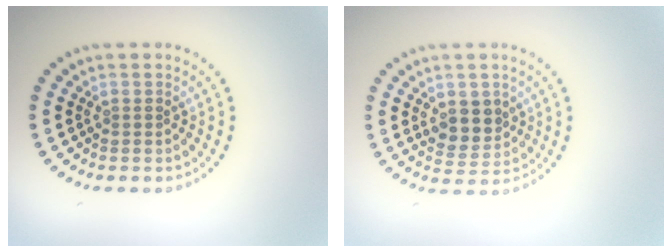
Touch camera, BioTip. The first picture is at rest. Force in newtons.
{"total": 3.0, "press": 2.8, "slide": 1.2}